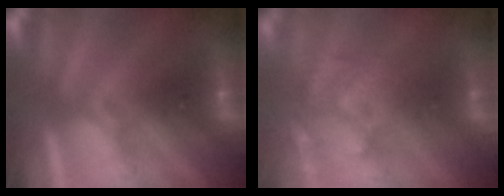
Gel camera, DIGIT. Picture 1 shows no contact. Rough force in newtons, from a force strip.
{"total": 3.8}